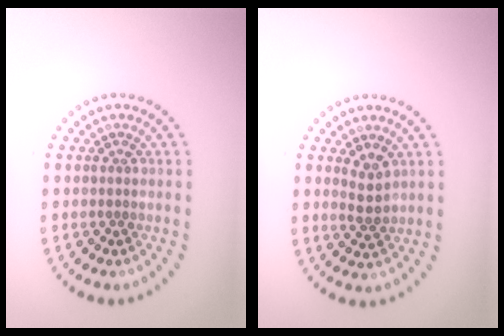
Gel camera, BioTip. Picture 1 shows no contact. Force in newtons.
{"total": 1.9, "press": 1.7, "slide": 0.7}